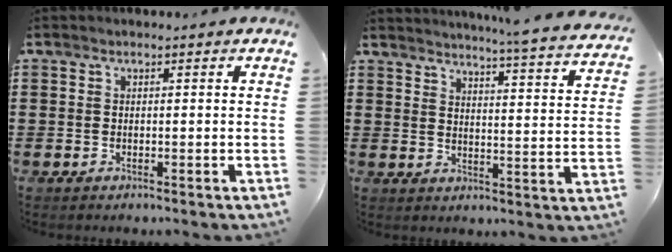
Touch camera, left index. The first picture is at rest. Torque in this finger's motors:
{"motor_torque": [1.44, -0.70, 0.05, -0.03]}